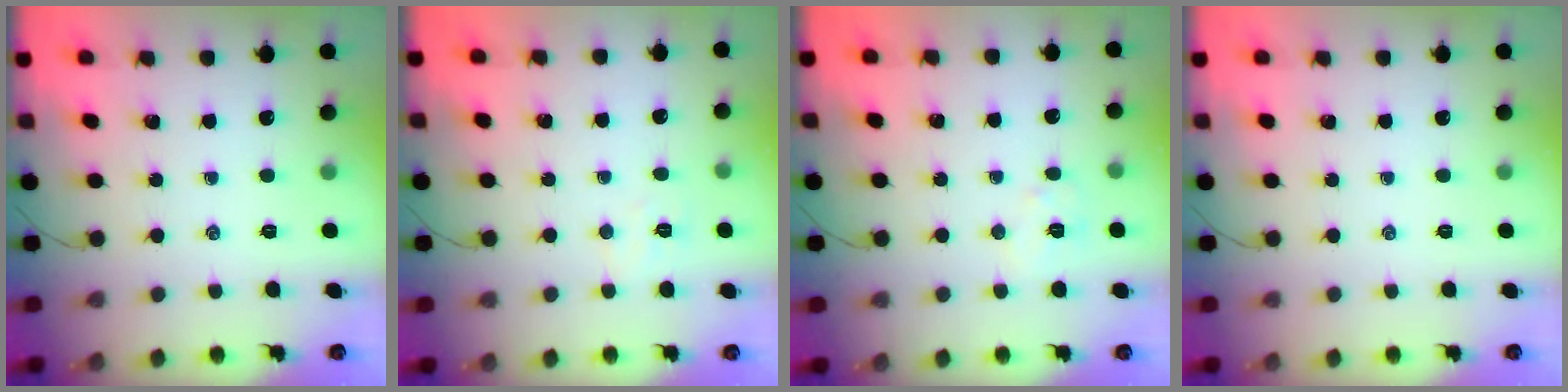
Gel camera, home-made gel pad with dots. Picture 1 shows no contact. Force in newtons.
{"total": 3.5, "press": 3.4, "slide": 0.8}
{"total": 4.9, "press": 4.9, "slide": 0.7}
{"total": 0.0}